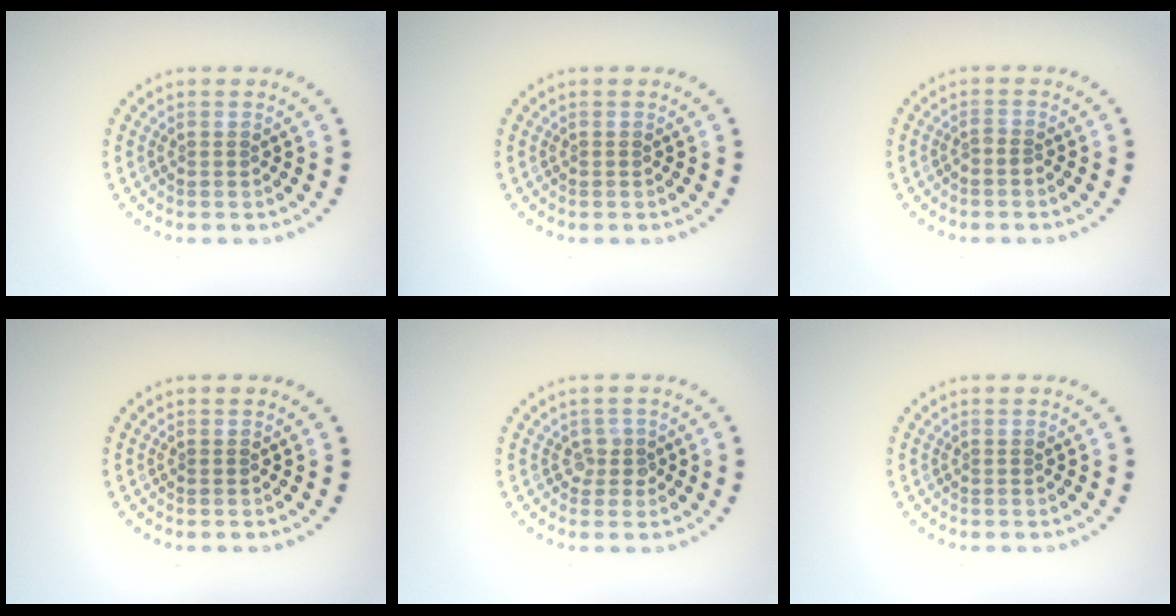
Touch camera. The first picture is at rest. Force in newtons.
{"total": 0.0}
{"total": 0.6, "press": 0.3, "slide": 0.6}
{"total": 0.0}
{"total": 1.3, "press": 1.1, "slide": 0.7}
{"total": 0.0}